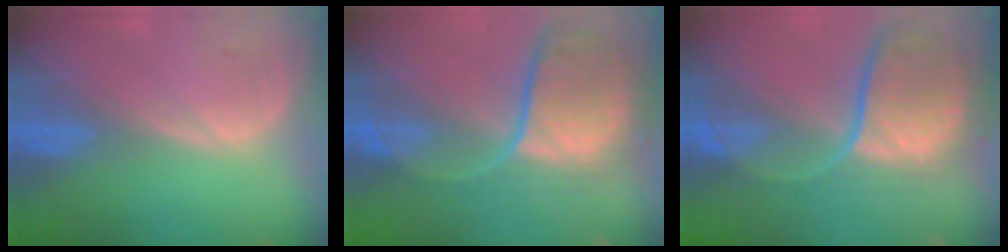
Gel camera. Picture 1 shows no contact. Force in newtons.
{"total": 11.6, "press": 9.9, "slide": 6.1}
{"total": 12.1, "press": 9.9, "slide": 6.9}